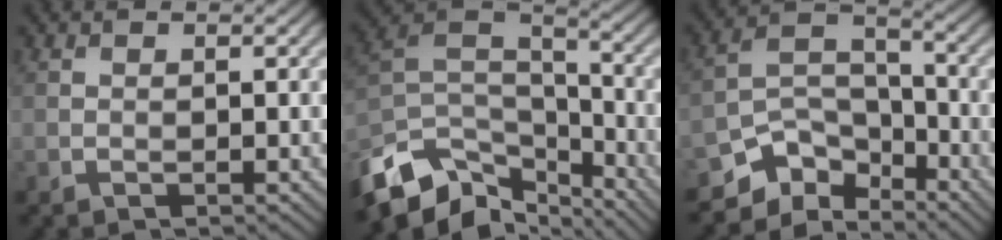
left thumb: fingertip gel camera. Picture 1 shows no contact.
{"total": 12.7, "force": [-8.8, 6.2, 6.7], "torque": [-0.172, -0.014, -0.161]}
{"total": 8.3, "force": [-6.2, 4.4, 3.2], "torque": [-0.055, -0.003, -0.124]}